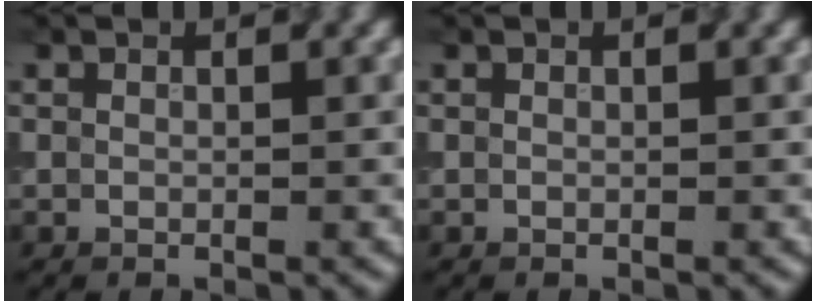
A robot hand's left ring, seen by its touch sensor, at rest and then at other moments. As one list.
[{"total": 0.0}]